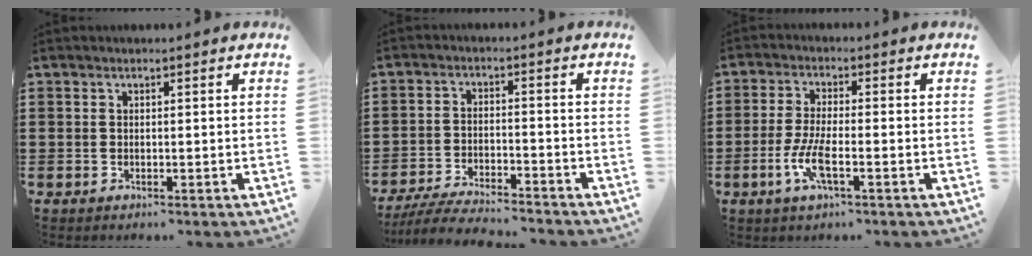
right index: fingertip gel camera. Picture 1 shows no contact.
{"total": 5.3, "force": [-5.0, 0.1, 1.6], "torque": [-0.038, -0.008, -0.101]}
{"total": 5.5, "force": [-2.1, 1.3, 5.0], "torque": [-0.109, -0.011, -0.044]}